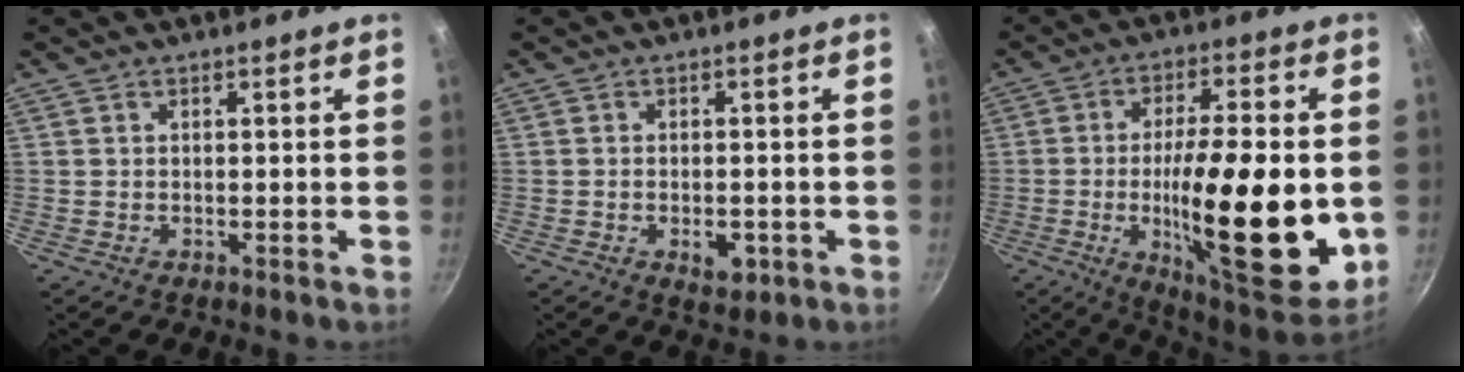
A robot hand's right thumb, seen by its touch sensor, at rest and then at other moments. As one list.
[{"total": 4.2, "force": [-1.4, 2.4, 3.1], "torque": [-0.035, 0.006, -0.014]}, {"total": 26.4, "force": [-3.6, 8.2, 24.8], "torque": [-0.361, -0.005, -0.054]}]